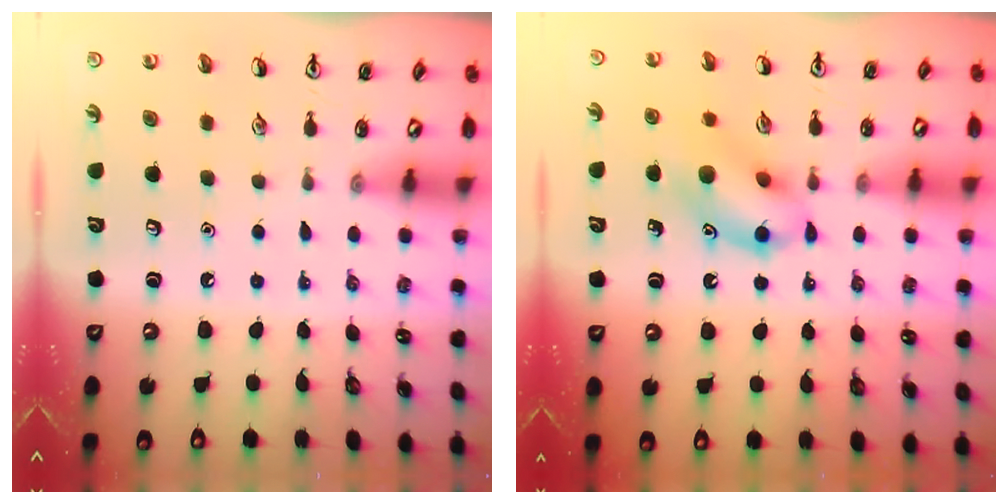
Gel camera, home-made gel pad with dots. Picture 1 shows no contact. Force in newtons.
{"total": 12.0, "press": 11.9, "slide": 1.8}